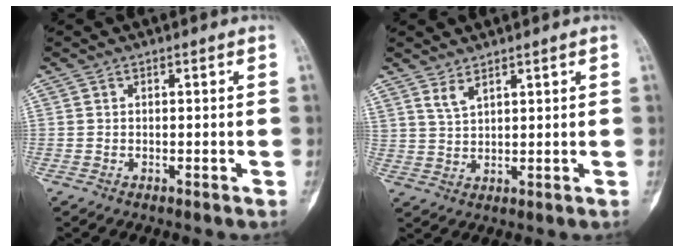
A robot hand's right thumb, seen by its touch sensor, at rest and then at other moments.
{"total": 2.8, "force": [2.2, 1.0, 1.5], "torque": [-0.017, -0.014, 0.049]}